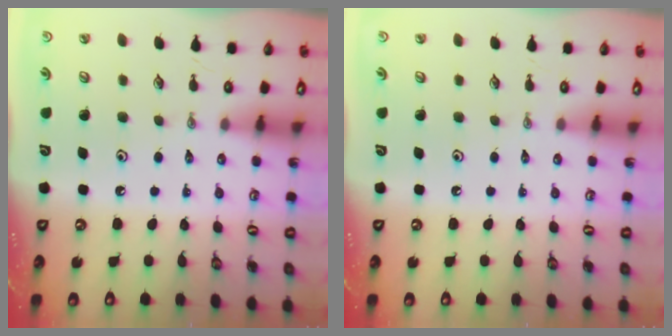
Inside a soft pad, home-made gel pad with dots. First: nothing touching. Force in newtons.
{"total": 0.0}